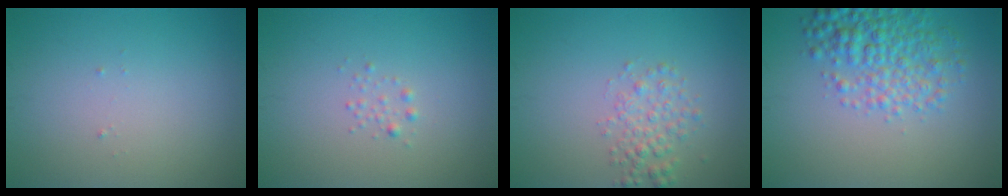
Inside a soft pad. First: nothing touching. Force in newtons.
{"total": 0.7, "press": 0.7, "slide": 0.0}
{"total": 2.3, "press": 2.3, "slide": 0.1}
{"total": 4.7, "press": 4.7, "slide": 0.1}